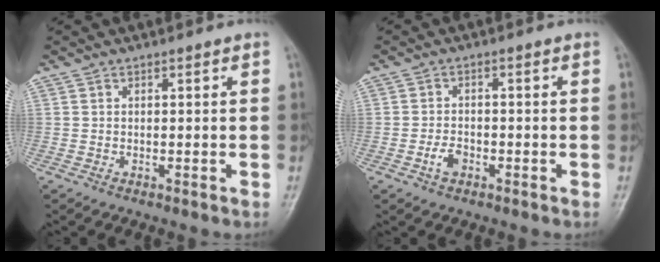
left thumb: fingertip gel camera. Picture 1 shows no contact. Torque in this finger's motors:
{"motor_torque": [-0.04, 0.10, 0.13, 0.01, 0.00]}